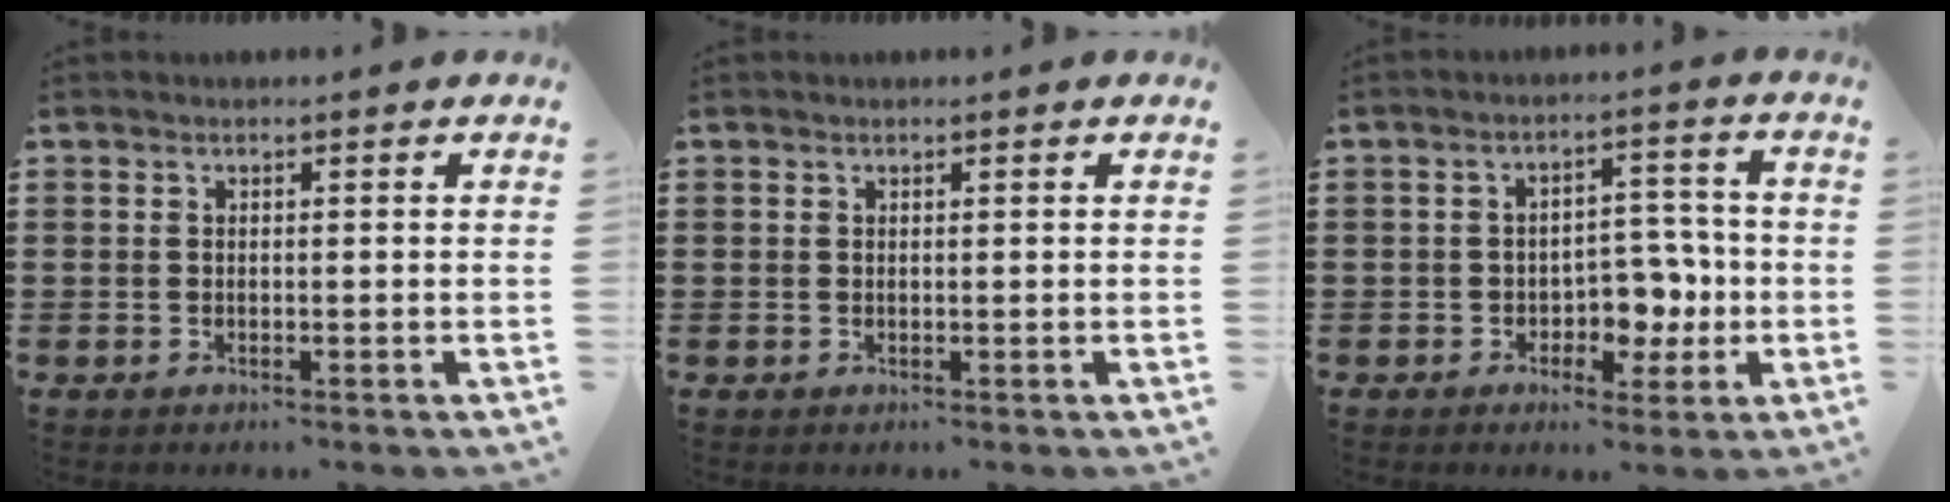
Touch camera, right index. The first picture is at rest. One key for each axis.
{"total": 0.0}
{"total": 5.7, "fx": -1.6, "fy": 4.3, "fz": 3.3, "tx": -0.050, "ty": 0.006, "tz": -0.033}